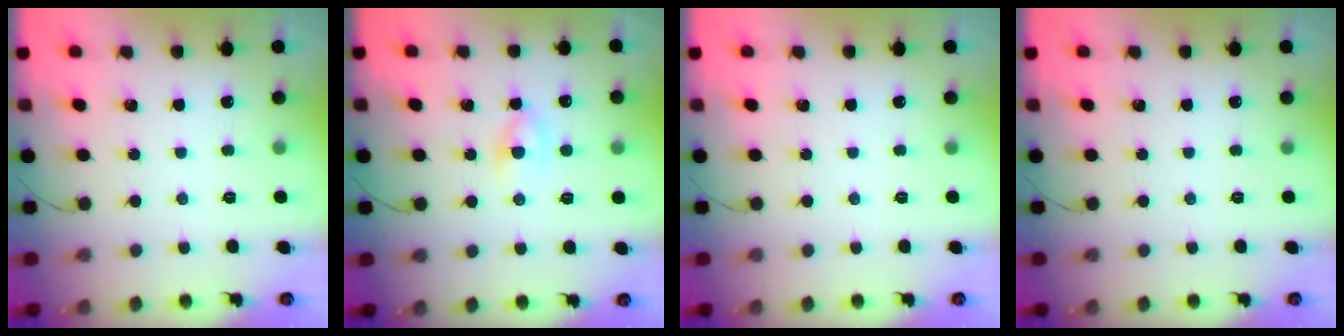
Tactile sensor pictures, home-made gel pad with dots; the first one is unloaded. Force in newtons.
{"total": 3.6, "press": 3.4, "slide": 1.2}
{"total": 0.0}
{"total": 0.0}